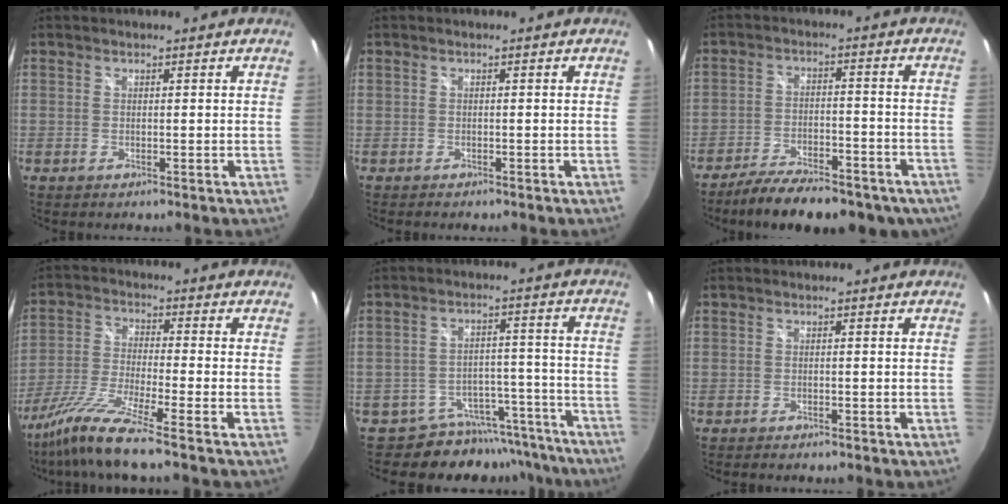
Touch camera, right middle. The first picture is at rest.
{"total": 1.1, "force": [-0.9, 0.4, 0.3], "torque": [-0.010, -0.005, -0.016]}
{"total": 17.9, "force": [-13.8, 6.5, 9.4], "torque": [-0.172, -0.023, -0.192]}
{"total": 11.3, "force": [-8.9, -1.3, 6.8], "torque": [-0.138, -0.029, -0.167]}
{"total": 12.2, "force": [-11.1, 5.1, 0.8], "torque": [-0.008, 0.043, -0.142]}
{"total": 2.4, "force": [-2.2, 0.5, 0.8], "torque": [-0.020, -0.014, -0.036]}